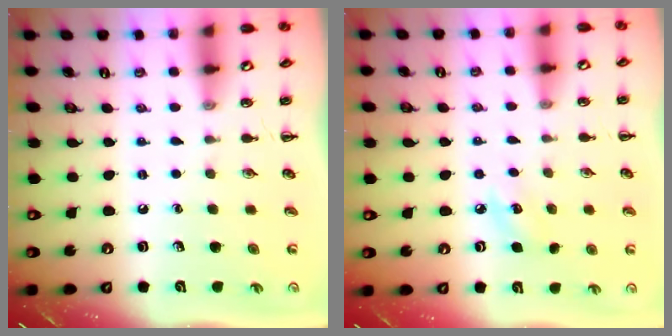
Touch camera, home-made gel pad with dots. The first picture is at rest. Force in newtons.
{"total": 5.9, "press": 5.6, "slide": 1.8}